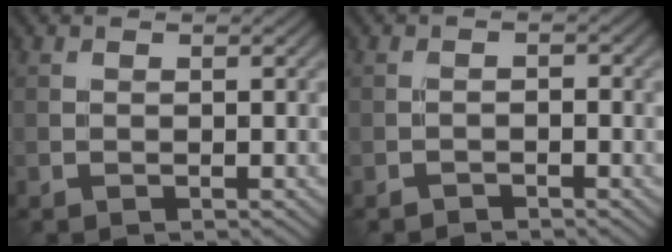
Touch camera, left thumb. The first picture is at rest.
{"total": 1.1, "force": [-1.0, 0.3, 0.3], "torque": [-0.004, 0.001, -0.023]}